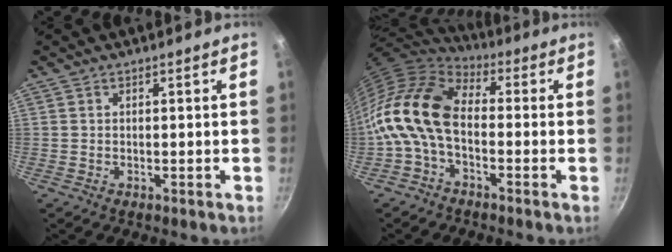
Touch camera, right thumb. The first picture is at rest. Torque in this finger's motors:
{"motor_torque": [1.67, 3.34, 1.42, -1.35, 0.54]}